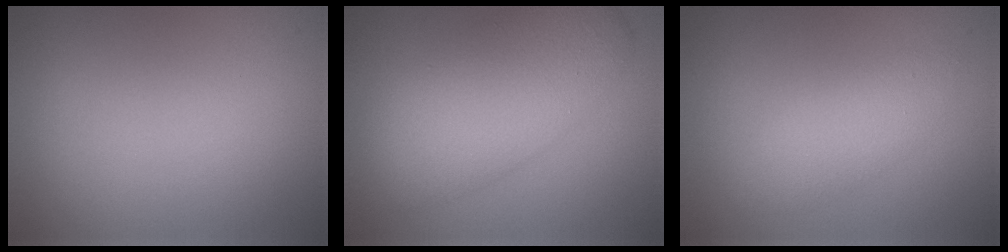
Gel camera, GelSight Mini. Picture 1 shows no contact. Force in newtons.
{"total": 7.0, "press": 7.0, "slide": 0.3}
{"total": 2.4, "press": 2.4, "slide": 0.1}